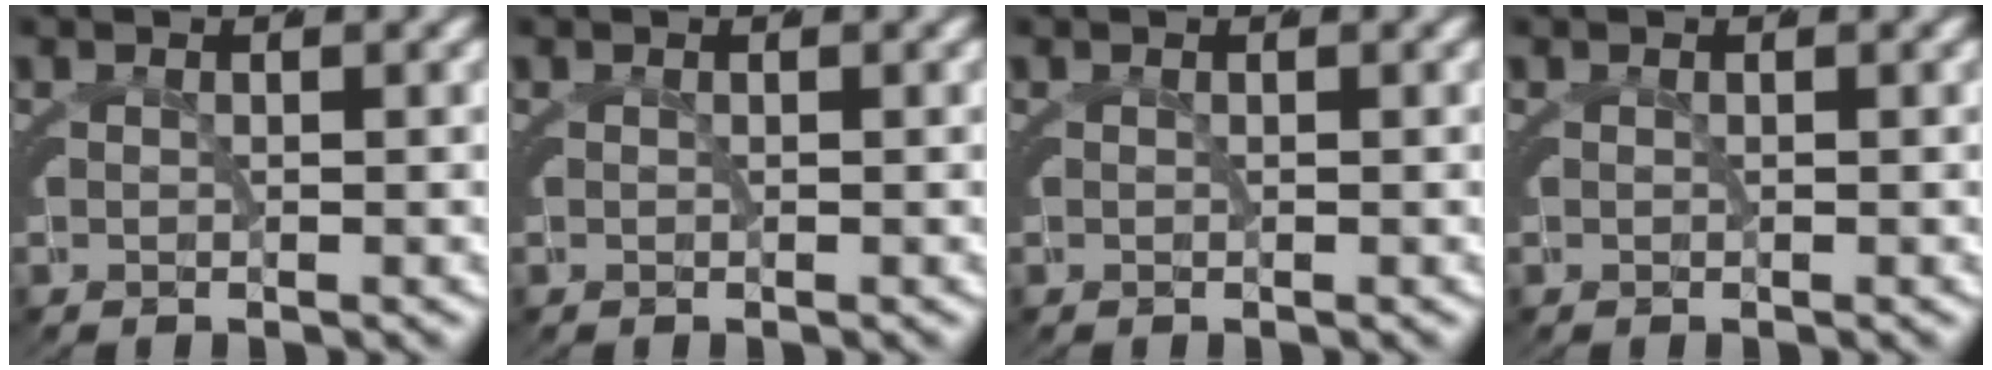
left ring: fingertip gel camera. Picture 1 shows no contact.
{"total": 0.0}
{"total": 0.0}
{"total": 0.0}